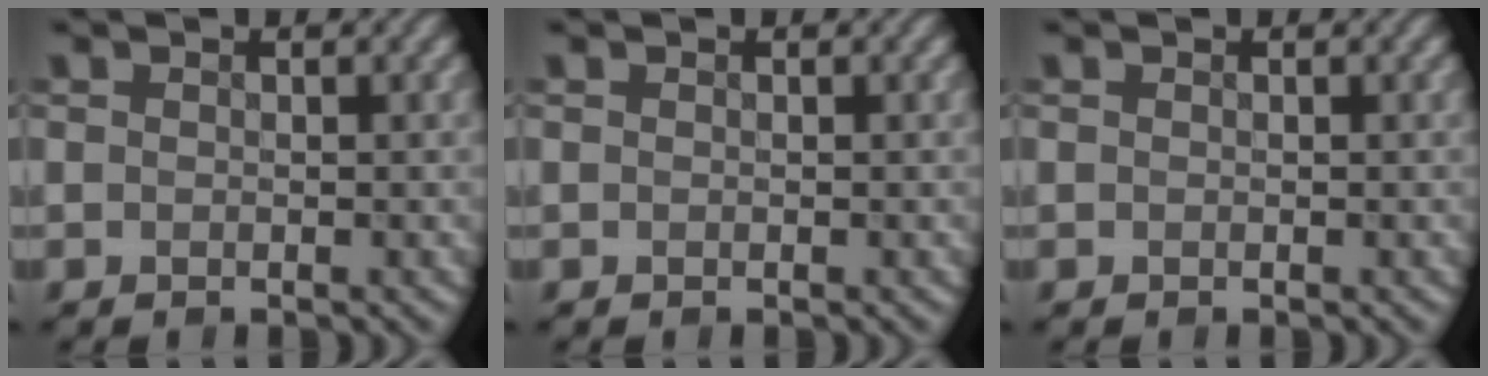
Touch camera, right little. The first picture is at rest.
{"total": 0.0}
{"total": 0.0}